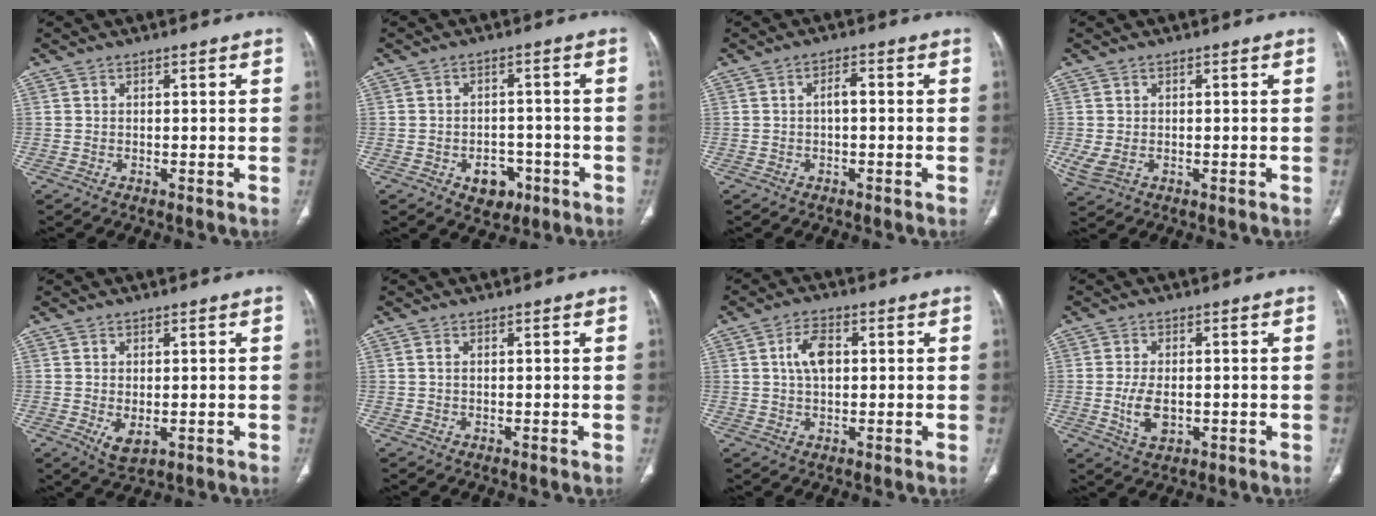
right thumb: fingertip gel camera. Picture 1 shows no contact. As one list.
[{"total": 5.8, "force": [-2.8, 4.2, 2.9], "torque": [-0.012, 0.022, -0.031]}, {"total": 2.0, "force": [-0.2, 0.8, 1.8], "torque": [-0.029, 0.008, -0.004]}, {"total": 3.3, "force": [-0.5, 2.2, 2.3], "torque": [-0.064, -0.002, 0.001]}, {"total": 3.7, "force": [-0.8, 2.0, 3.0], "torque": [-0.049, -0.009, 0.001]}, {"total": 0.6, "force": [0.2, 0.3, 0.4], "torque": [-0.012, 0.006, 0.005]}, {"total": 5.5, "force": [1.0, 3.2, 4.4], "torque": [-0.080, 0.005, 0.017]}, {"total": 5.5, "force": [-0.8, 3.2, 4.5], "torque": [-0.085, -0.004, -0.007]}]